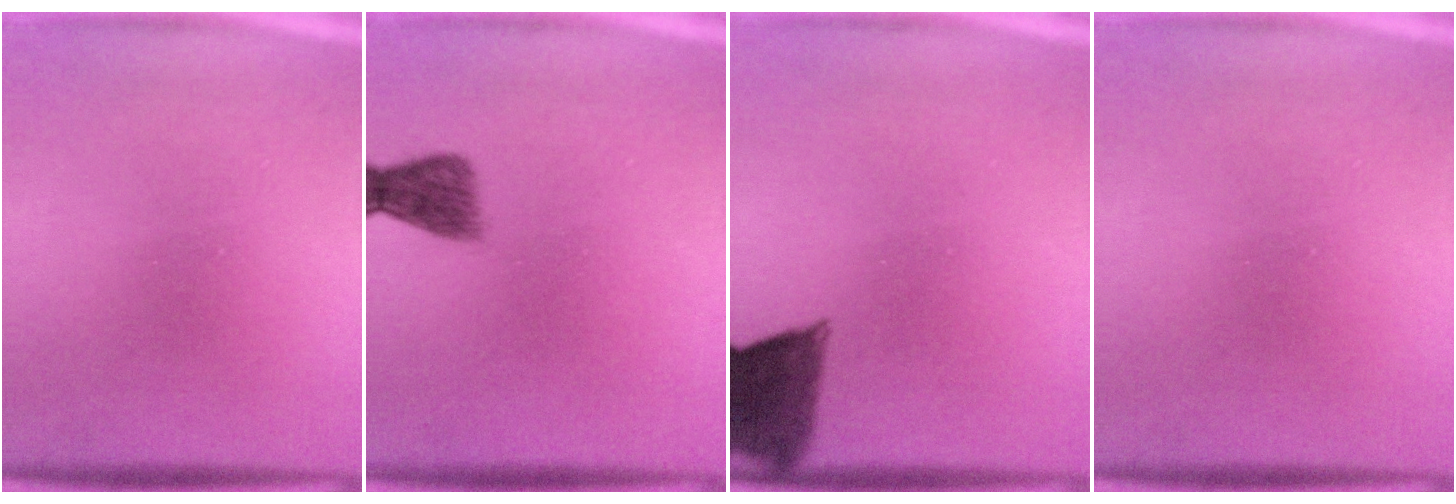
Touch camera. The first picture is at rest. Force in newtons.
{"total": 2.7}
{"total": 9.9}
{"total": 0.0}